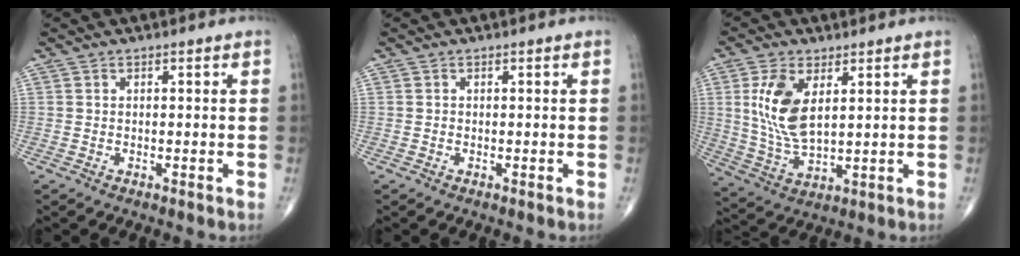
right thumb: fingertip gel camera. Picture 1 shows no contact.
{"total": 0.0}
{"total": 11.0, "force": [3.1, 5.5, 9.0], "torque": [-0.181, -0.015, 0.068]}